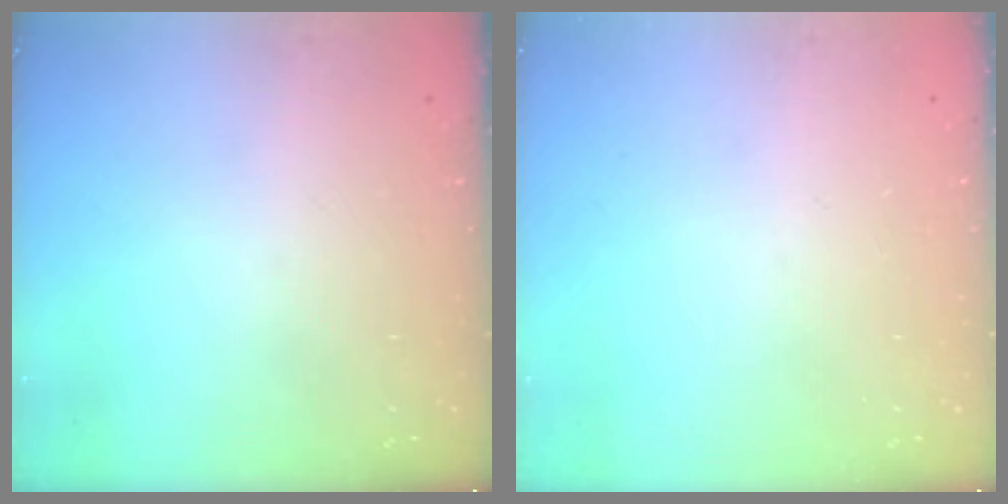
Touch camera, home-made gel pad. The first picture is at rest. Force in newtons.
{"total": 0.0}